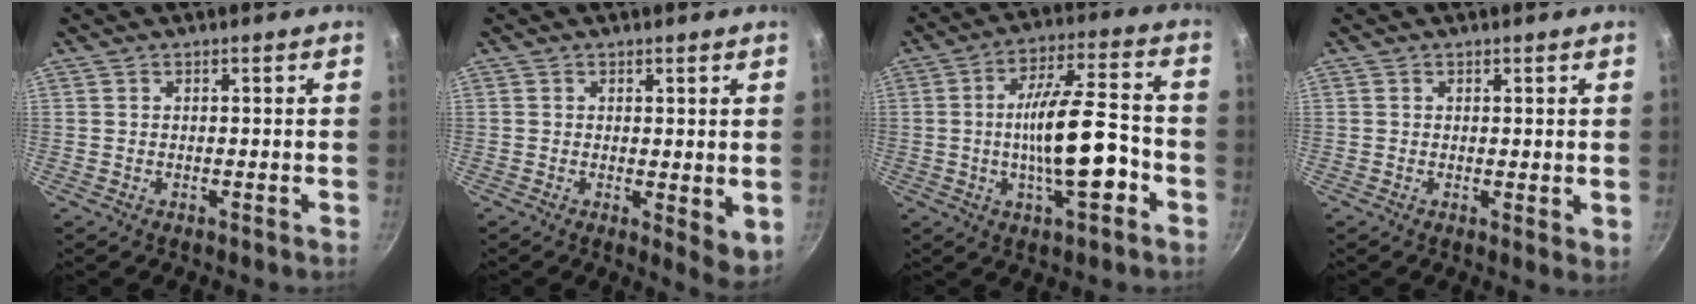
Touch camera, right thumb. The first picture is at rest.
{"total": 5.1, "force": [0.2, 2.2, 4.6], "torque": [-0.059, -0.016, 0.004]}
{"total": 14.8, "force": [-3.6, 4.6, 13.6], "torque": [-0.214, 0.032, -0.064]}
{"total": 2.1, "force": [0.5, 1.0, 1.8], "torque": [-0.022, -0.006, 0.006]}